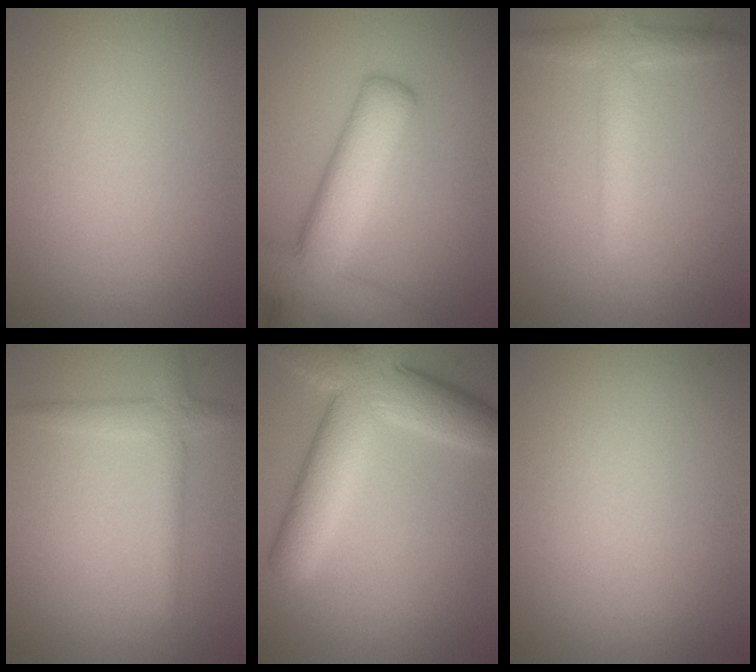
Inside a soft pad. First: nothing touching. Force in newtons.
{"total": 10.5, "press": 10.5, "slide": 0.7}
{"total": 3.4, "press": 3.4, "slide": 0.2}
{"total": 2.6, "press": 2.6, "slide": 0.1}
{"total": 9.0, "press": 8.9, "slide": 0.3}
{"total": 0.0}